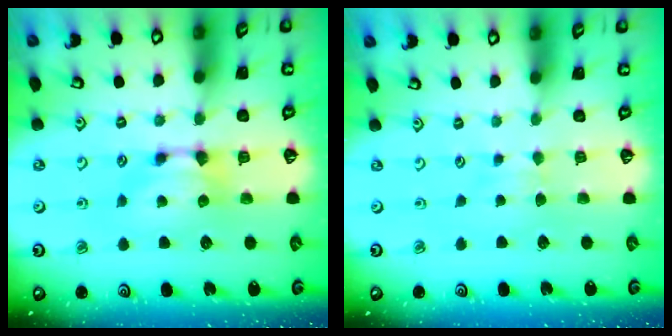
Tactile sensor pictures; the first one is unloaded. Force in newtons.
{"total": 2.1, "press": 2.1, "slide": 0.3}